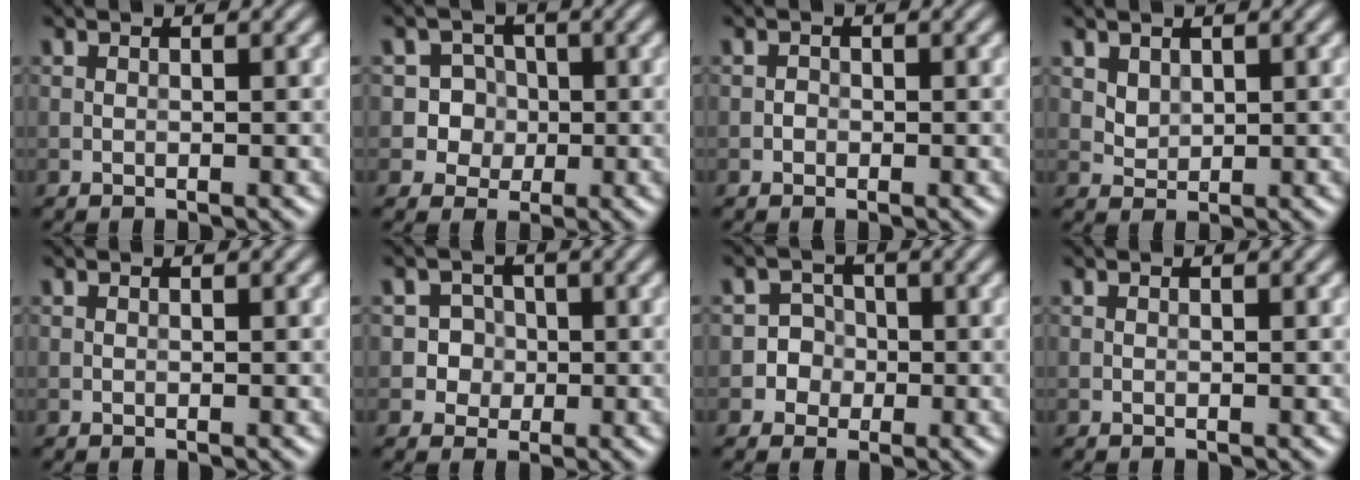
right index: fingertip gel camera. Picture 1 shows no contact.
{"total": 3.6, "force": [-0.3, 3.5, 0.8], "torque": [0.008, 0.015, -0.012]}
{"total": 0.6, "force": [-0.2, 0.5, 0.1], "torque": [0.003, -0.002, -0.005]}
{"total": 1.5, "force": [0.8, 1.1, 0.7], "torque": [-0.014, -0.006, 0.022]}
{"total": 0.0}
{"total": 2.3, "force": [-0.3, 2.2, 0.4], "torque": [0.016, 0.002, -0.015]}
{"total": 3.2, "force": [-0.9, 3.0, 0.3], "torque": [0.024, 0.011, -0.028]}
{"total": 0.0}